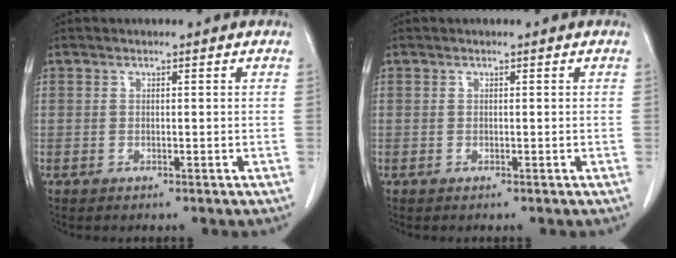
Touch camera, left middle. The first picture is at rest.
{"total": 0.0}